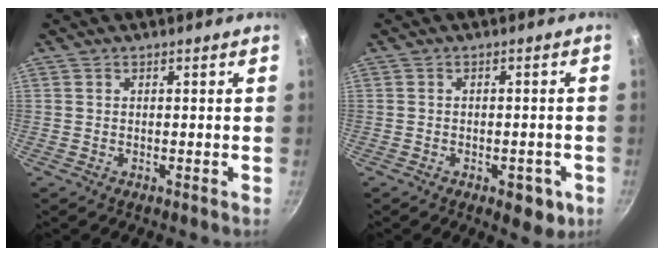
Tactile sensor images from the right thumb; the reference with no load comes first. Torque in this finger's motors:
{"motor_torque": [-0.16, 0.23, -0.12, 0.09, 0.08]}